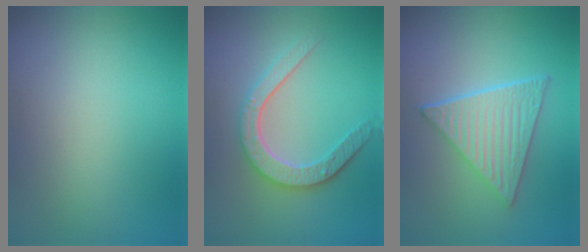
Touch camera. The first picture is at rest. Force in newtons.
{"total": 4.8, "press": 3.6, "slide": 3.2}
{"total": 5.9, "press": 4.3, "slide": 4.0}